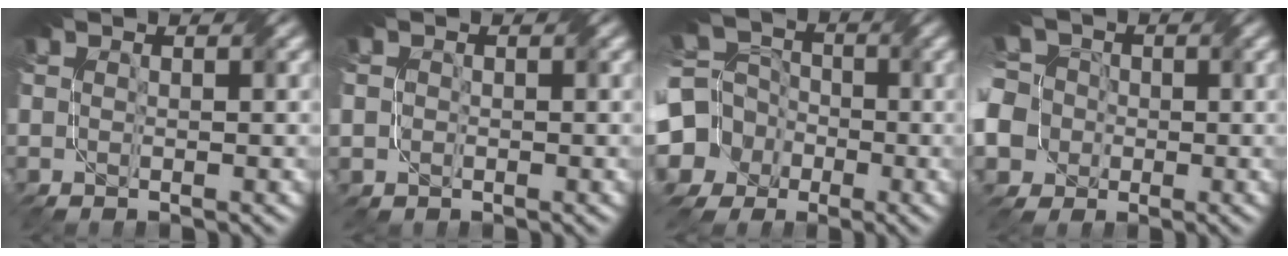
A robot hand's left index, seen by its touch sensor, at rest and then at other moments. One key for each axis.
{"total": 1.2, "fx": 0.3, "fy": 1.1, "fz": -0.5, "tx": 0.010, "ty": 0.000, "tz": 0.005}
{"total": 9.8, "fx": -2.7, "fy": 9.1, "fz": 2.6, "tx": -0.088, "ty": -0.012, "tz": -0.071}
{"total": 10.6, "fx": -2.6, "fy": 9.6, "fz": 3.9, "tx": -0.098, "ty": 0.007, "tz": -0.079}